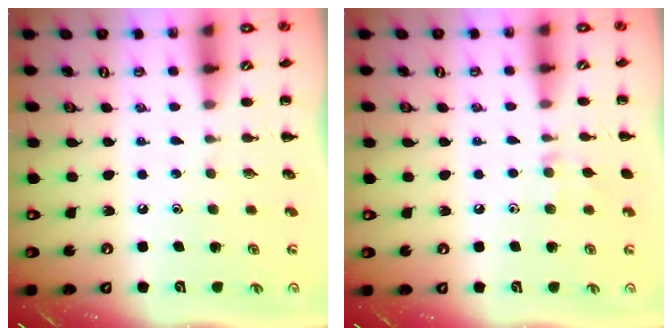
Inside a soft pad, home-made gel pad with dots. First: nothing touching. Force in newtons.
{"total": 6.6, "press": 6.3, "slide": 2.0}